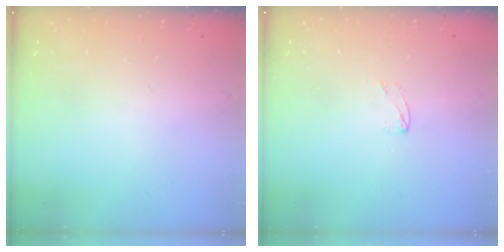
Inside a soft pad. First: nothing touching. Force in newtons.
{"total": 1.7, "press": 1.7, "slide": 0.1}